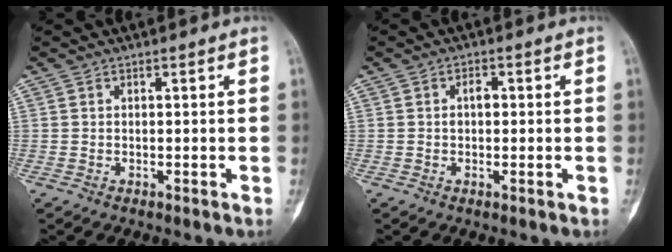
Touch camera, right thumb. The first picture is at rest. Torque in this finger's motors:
{"motor_torque": [0.45, 2.42, -0.06, 0.09, 0.00]}